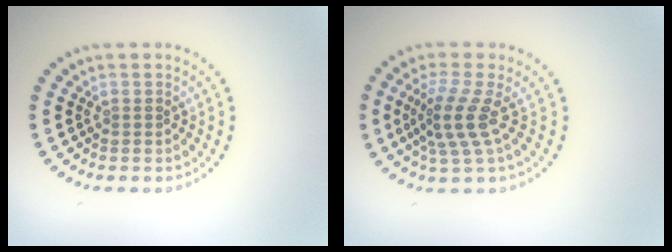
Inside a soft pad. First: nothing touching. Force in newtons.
{"total": 3.6, "press": 2.8, "slide": 2.3}